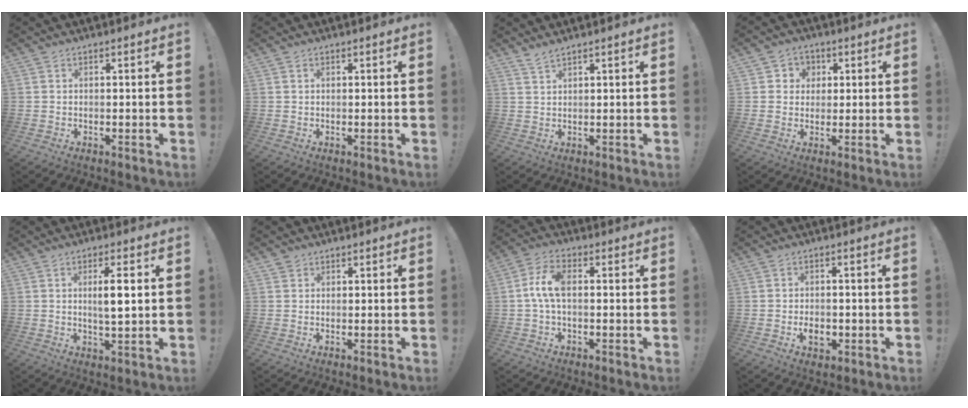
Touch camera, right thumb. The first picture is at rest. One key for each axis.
{"total": 0.5, "fx": 0.3, "fy": 0.4, "fz": 0.1, "tx": 0.001, "ty": 0.000, "tz": 0.004}
{"total": 2.3, "fx": 2.0, "fy": 0.2, "fz": 1.1, "tx": -0.028, "ty": -0.010, "tz": 0.038}
{"total": 4.8, "fx": 0.6, "fy": 4.7, "fz": 0.7, "tx": -0.008, "ty": -0.003, "tz": 0.011}
{"total": 6.1, "fx": 1.4, "fy": 0.9, "fz": 5.8, "tx": -0.089, "ty": -0.008, "tz": 0.015}
{"total": 1.3, "fx": 1.1, "fy": 0.6, "fz": 0.1, "tx": 0.005, "ty": -0.006, "tz": 0.020}
{"total": 7.5, "fx": 0.2, "fy": 3.8, "fz": 6.4, "tx": -0.137, "ty": 0.006, "tz": 0.005}
{"total": 3.8, "fx": -1.3, "fy": 2.5, "fz": 2.6, "tx": -0.029, "ty": -0.001, "tz": -0.023}